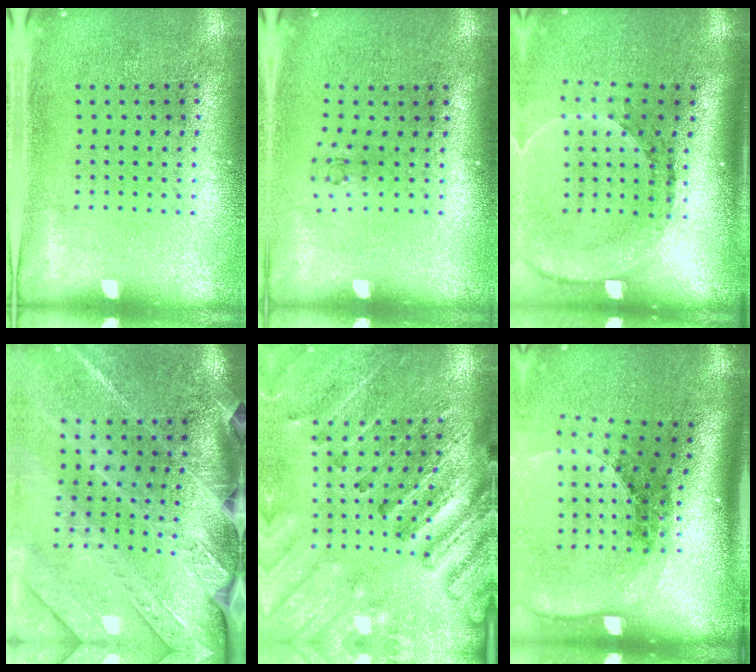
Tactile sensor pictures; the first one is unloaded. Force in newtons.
{"total": 0.6, "press": 0.3, "slide": 0.5}
{"total": 2.6, "press": 1.9, "slide": 1.8}
{"total": 4.0, "press": 3.4, "slide": 2.2}
{"total": 2.8, "press": 2.7, "slide": 0.6}
{"total": 2.6, "press": 1.9, "slide": 1.8}